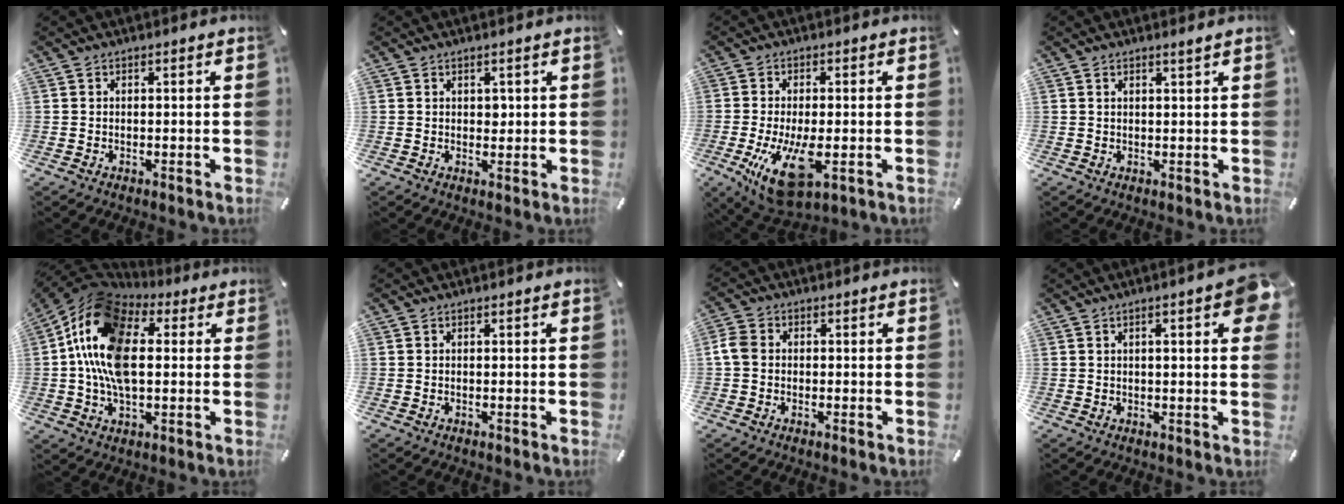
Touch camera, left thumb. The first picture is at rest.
{"total": 1.1, "force": [0.6, 0.8, 0.4], "torque": [-0.001, -0.001, 0.009]}
{"total": 13.3, "force": [-3.0, 5.7, 11.6], "torque": [-0.213, -0.022, -0.044]}
{"total": 1.4, "force": [1.0, 0.1, 1.0], "torque": [-0.020, -0.002, 0.017]}
{"total": 19.0, "force": [1.9, 12.1, 14.6], "torque": [-0.315, 0.007, 0.028]}
{"total": 0.0}
{"total": 3.5, "force": [-0.5, 2.8, 2.1], "torque": [-0.051, 0.005, -0.012]}
{"total": 7.1, "force": [2.4, 1.7, 6.4], "torque": [-0.088, -0.004, 0.036]}